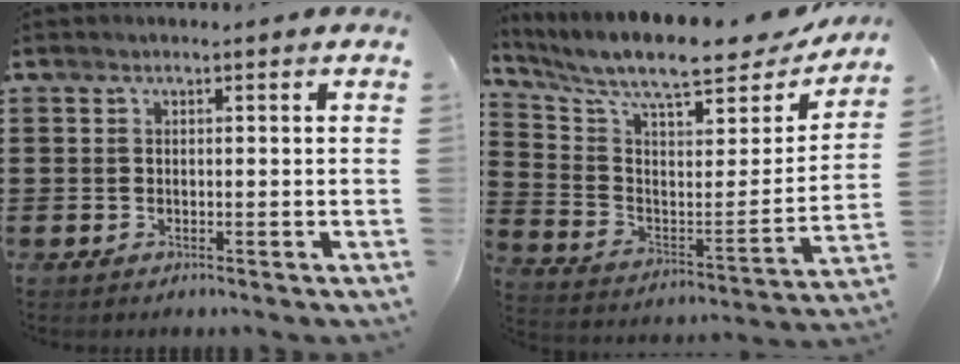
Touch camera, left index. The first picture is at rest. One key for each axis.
{"total": 9.9, "fx": 8.2, "fy": 1.7, "fz": 5.2, "tx": -0.129, "ty": -0.060, "tz": 0.136}